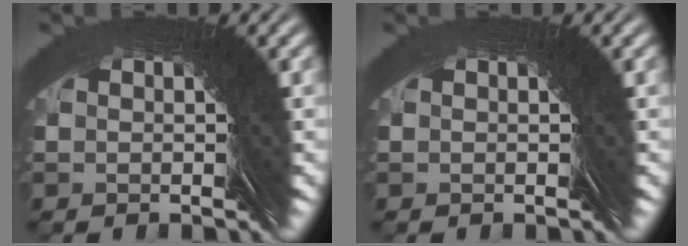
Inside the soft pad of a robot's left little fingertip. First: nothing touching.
{"total": 0.0}